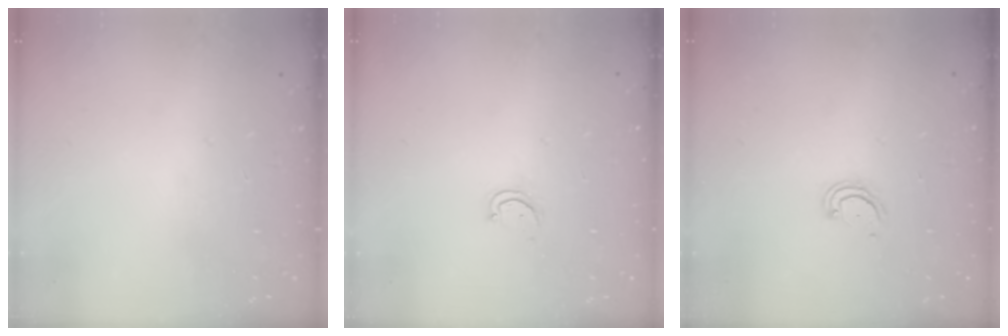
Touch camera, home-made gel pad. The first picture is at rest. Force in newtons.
{"total": 2.7, "press": 2.7, "slide": 0.3}
{"total": 3.1, "press": 3.0, "slide": 0.4}